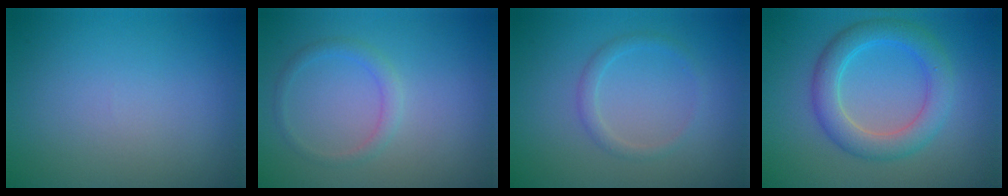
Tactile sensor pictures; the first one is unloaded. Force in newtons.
{"total": 1.4, "press": 1.4, "slide": 0.1}
{"total": 1.4, "press": 1.4, "slide": 0.0}
{"total": 4.6, "press": 4.6, "slide": 0.1}